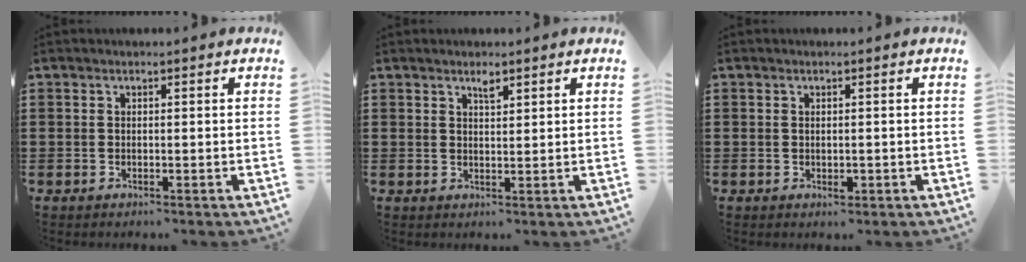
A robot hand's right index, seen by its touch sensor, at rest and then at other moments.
{"total": 1.7, "force": [1.3, 0.5, 1.0], "torque": [-0.014, -0.001, 0.022]}
{"total": 1.1, "force": [-0.2, 0.4, 1.0], "torque": [-0.019, -0.001, -0.003]}